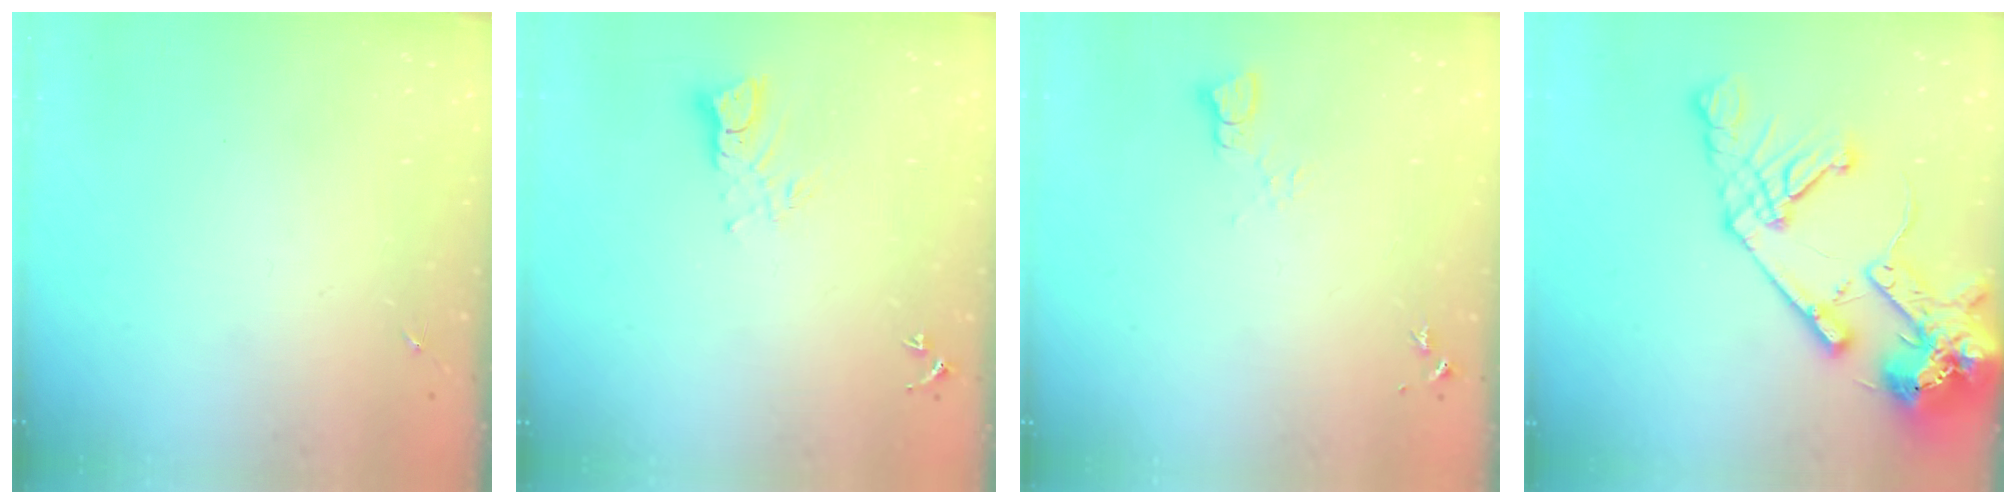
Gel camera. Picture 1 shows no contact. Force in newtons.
{"total": 5.7, "press": 5.7, "slide": 0.5}
{"total": 3.5, "press": 3.5, "slide": 0.4}
{"total": 20.4, "press": 20.2, "slide": 2.9}